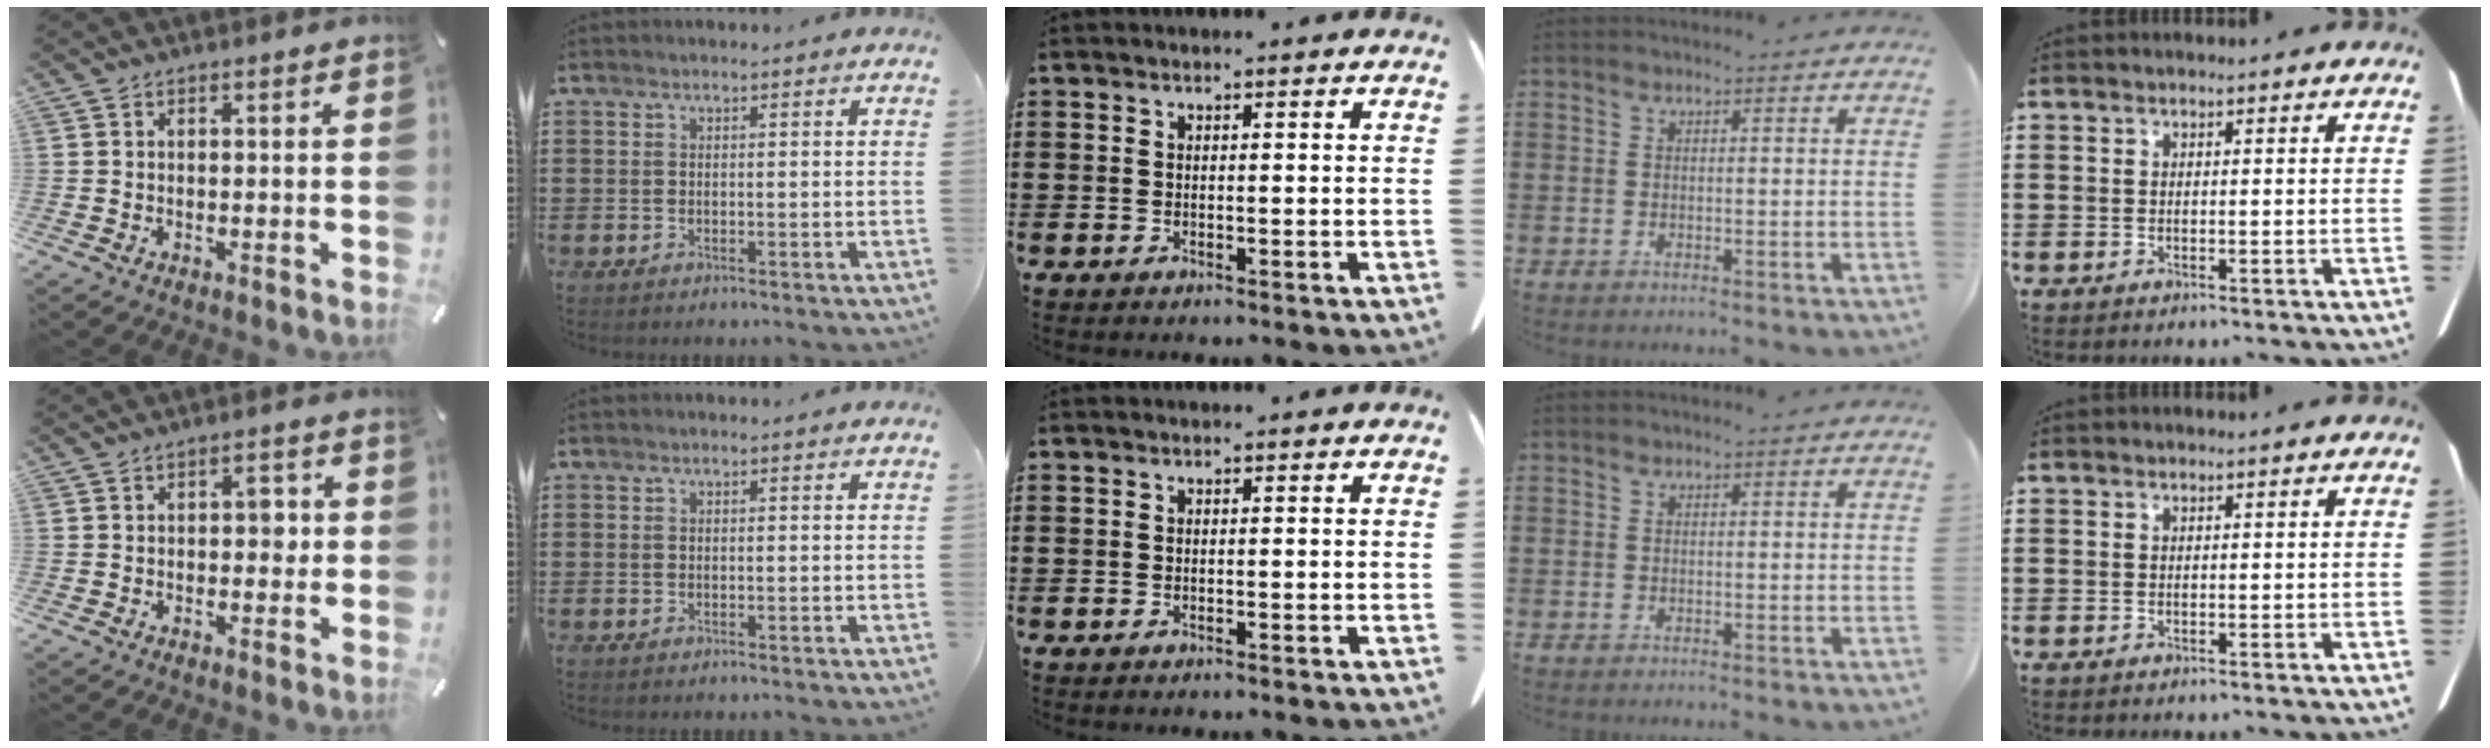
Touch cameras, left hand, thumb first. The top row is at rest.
{"thumb": {"total": 3.7, "force": [0.3, 2.2, 3.0], "torque": [-0.027, -0.003, -0.005]}}